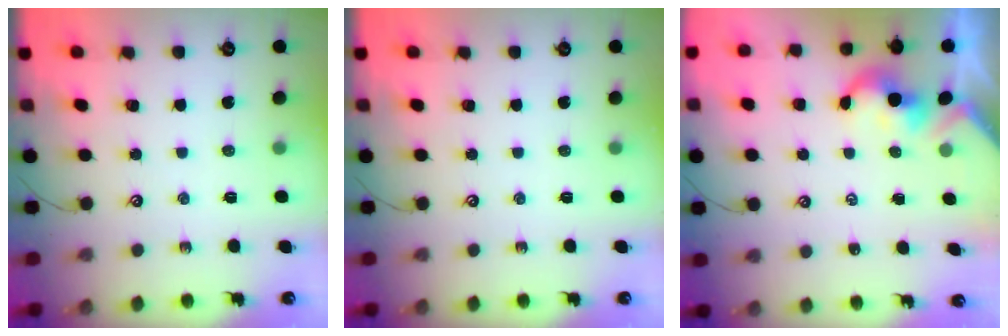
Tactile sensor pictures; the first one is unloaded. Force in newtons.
{"total": 0.0}
{"total": 2.1, "press": 2.0, "slide": 0.3}